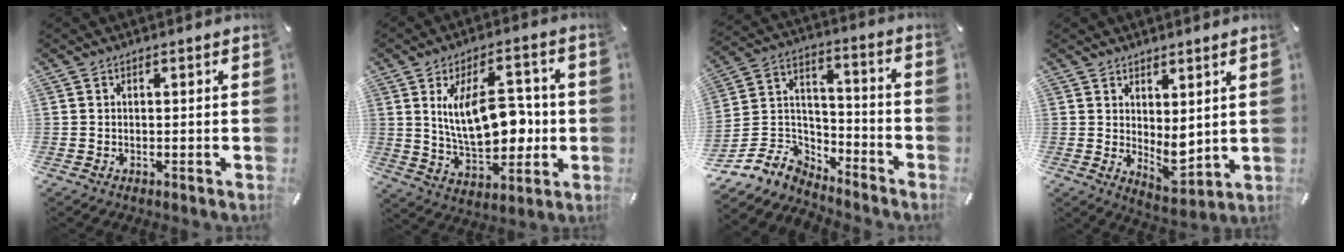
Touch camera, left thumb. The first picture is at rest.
{"total": 17.2, "force": [1.8, 9.4, 14.2], "torque": [-0.240, 0.002, 0.030]}
{"total": 9.6, "force": [-7.6, 5.9, 1.0], "torque": [-0.027, 0.021, -0.140]}
{"total": 5.3, "force": [1.7, 3.6, 3.5], "torque": [-0.031, -0.021, 0.036]}